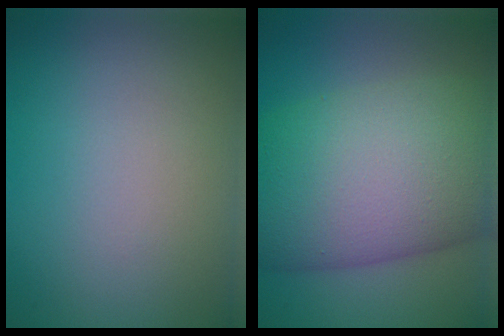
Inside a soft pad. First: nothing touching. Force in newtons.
{"total": 14.6, "press": 14.6, "slide": 0.4}